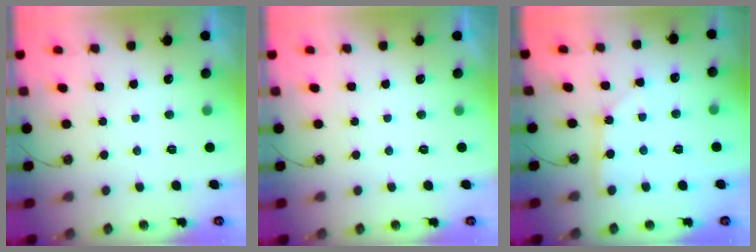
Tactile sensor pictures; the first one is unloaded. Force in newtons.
{"total": 0.0}
{"total": 2.0, "press": 2.0, "slide": 0.3}